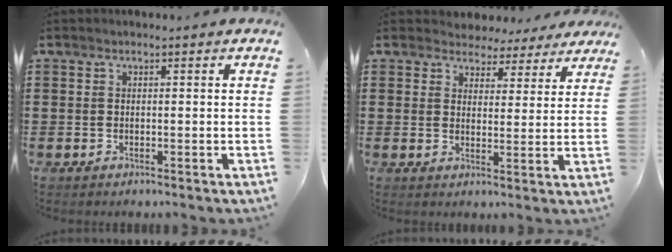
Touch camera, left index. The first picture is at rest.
{"total": 4.1, "force": [3.8, 1.6, 0.2], "torque": [-0.017, -0.014, 0.067]}